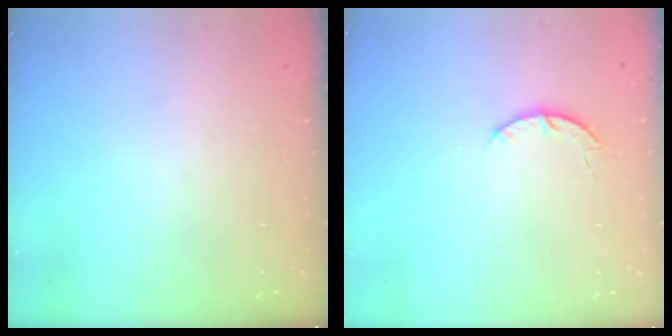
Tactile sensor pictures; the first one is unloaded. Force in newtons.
{"total": 4.0, "press": 4.0, "slide": 0.5}